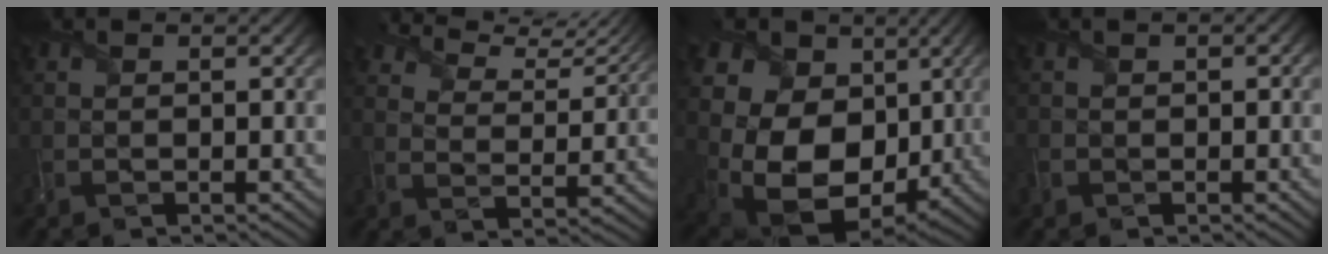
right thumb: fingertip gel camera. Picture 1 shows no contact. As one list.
[{"total": 9.0, "force": [7.6, 2.8, 4.0], "torque": [-0.091, 0.012, 0.125]}, {"total": 17.7, "force": [1.3, 14.2, 10.6], "torque": [-0.224, -0.041, 0.053]}, {"total": 2.1, "force": [-0.6, 1.8, 0.9], "torque": [-0.025, -0.008, -0.013]}]